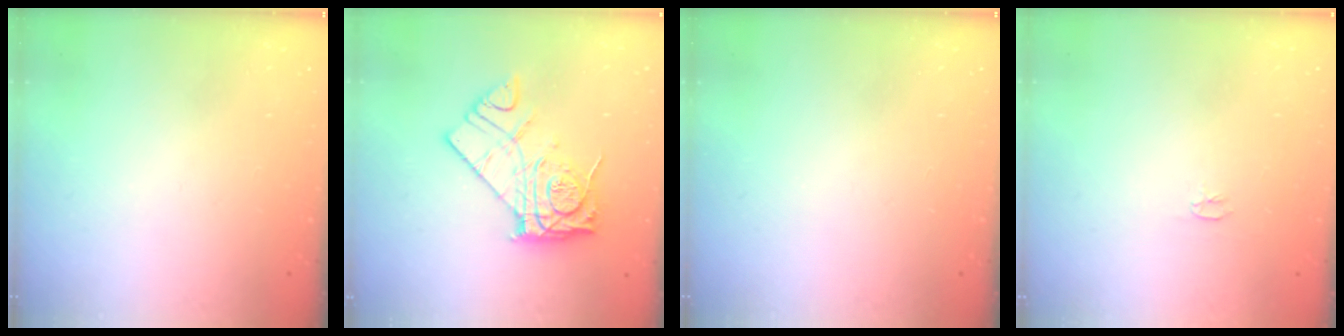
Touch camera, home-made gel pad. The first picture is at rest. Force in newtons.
{"total": 13.2, "press": 13.1, "slide": 1.3}
{"total": 0.0}
{"total": 2.5, "press": 2.5, "slide": 0.3}